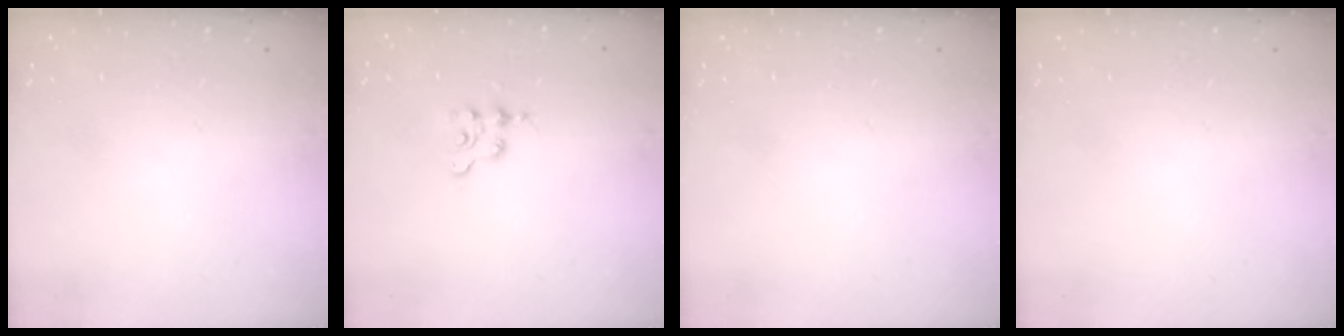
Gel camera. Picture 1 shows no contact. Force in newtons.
{"total": 2.3, "press": 2.3, "slide": 0.3}
{"total": 0.0}
{"total": 0.0}